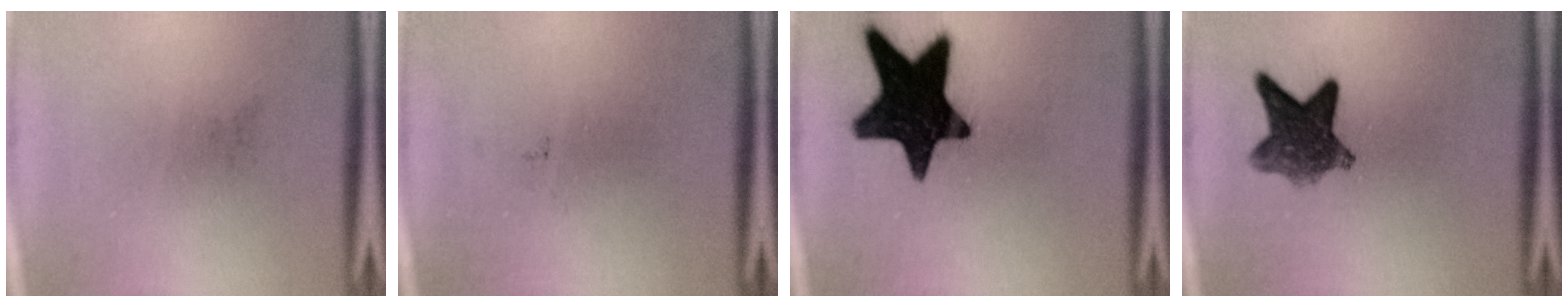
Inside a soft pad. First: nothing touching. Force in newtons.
{"total": 0.0}
{"total": 18.2}
{"total": 7.9}